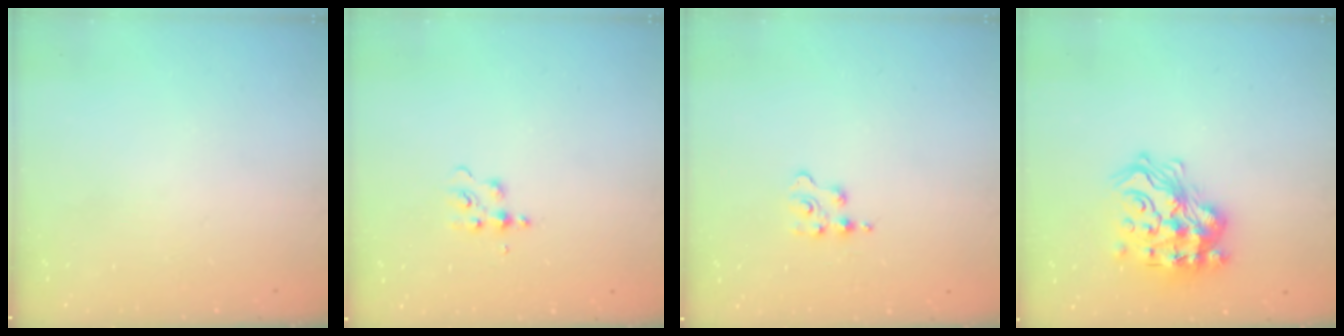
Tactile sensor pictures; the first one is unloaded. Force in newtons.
{"total": 4.2, "press": 4.2, "slide": 0.5}
{"total": 2.5, "press": 2.5, "slide": 0.4}
{"total": 19.6, "press": 19.4, "slide": 2.5}